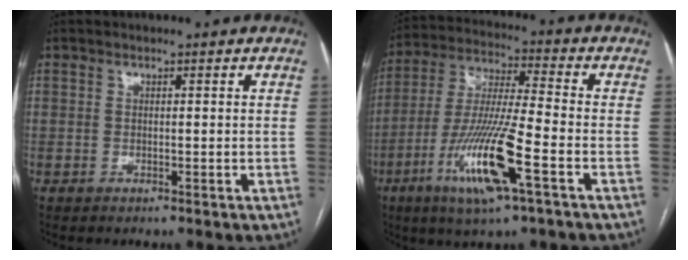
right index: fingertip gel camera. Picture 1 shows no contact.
{"total": 14.8, "force": [-6.2, 0.8, 13.4], "torque": [-0.274, -0.018, -0.112]}